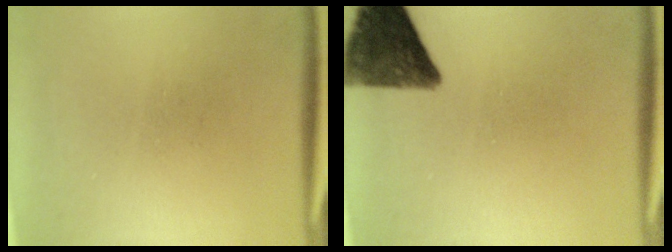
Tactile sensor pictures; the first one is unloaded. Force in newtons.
{"total": 11.4}